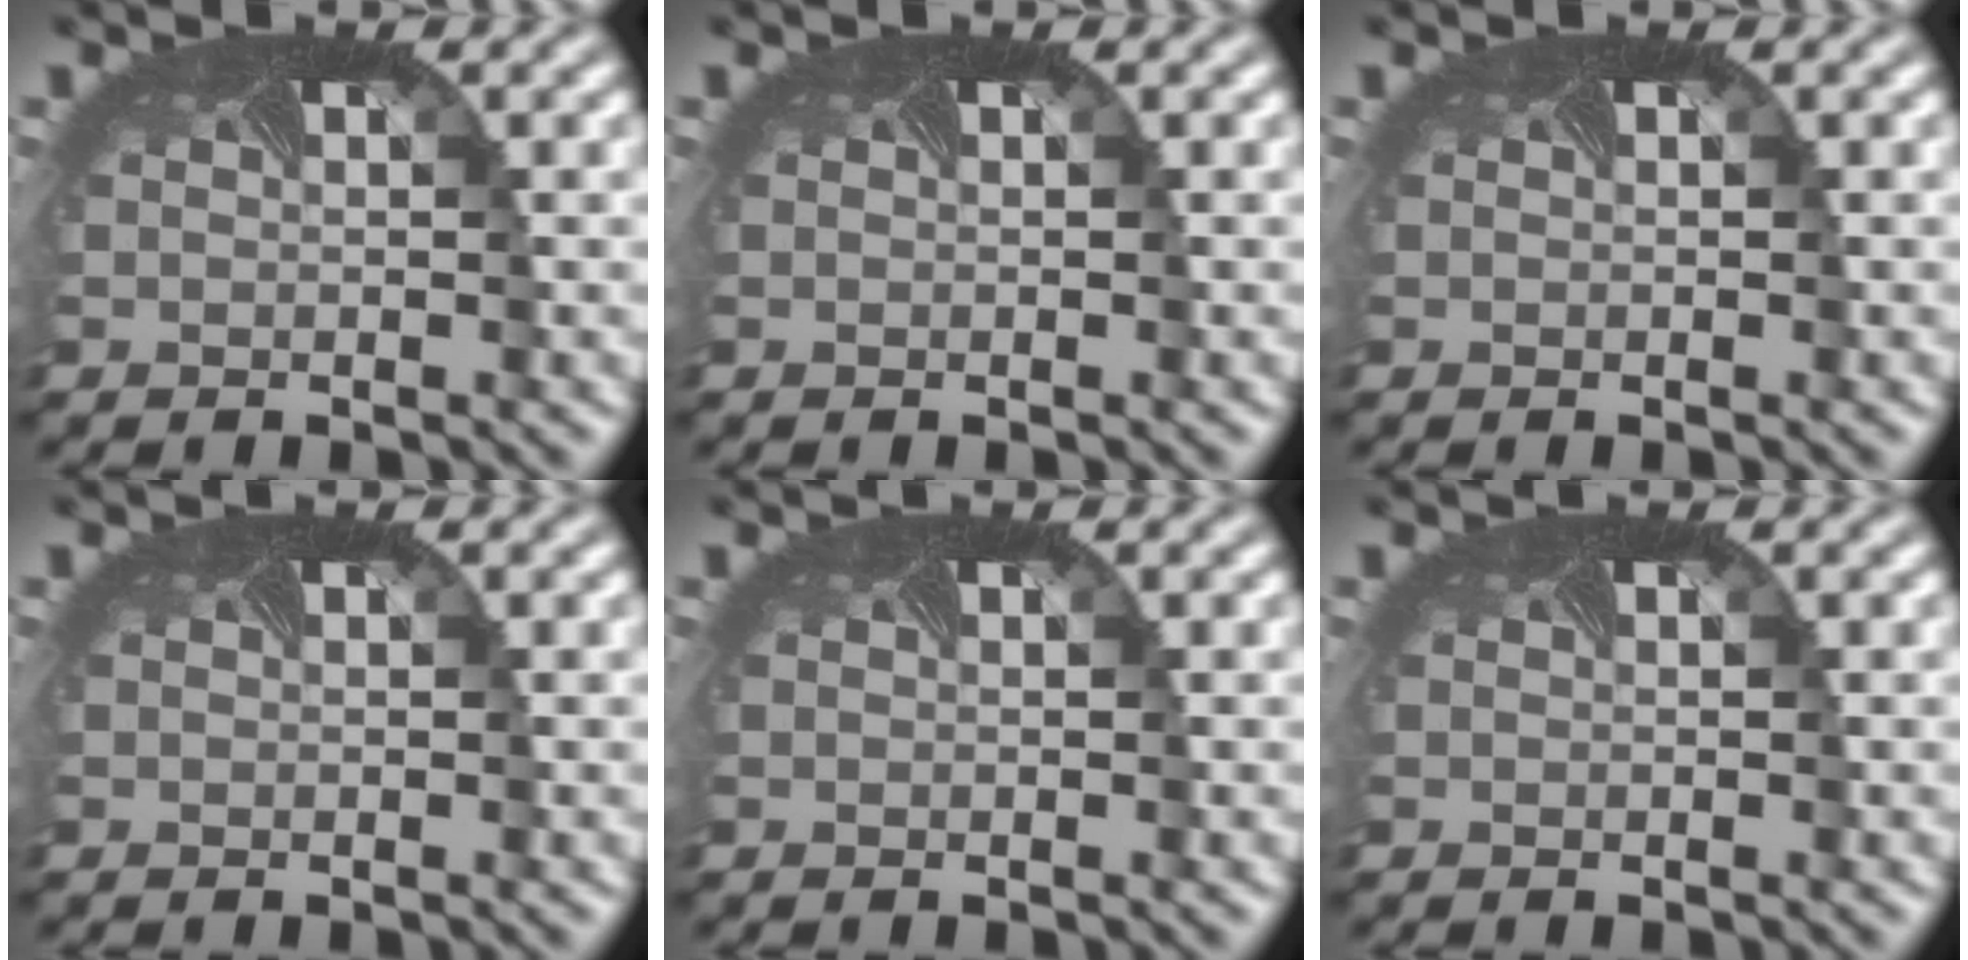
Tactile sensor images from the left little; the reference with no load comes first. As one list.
[{"total": 0.0}, {"total": 0.0}, {"total": 0.0}, {"total": 0.0}, {"total": 0.0}]